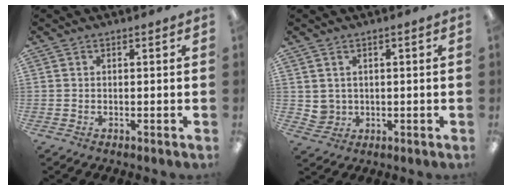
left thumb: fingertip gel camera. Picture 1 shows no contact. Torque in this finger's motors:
{"motor_torque": [-0.32, 0.06, -0.27, 0.05, 0.00]}